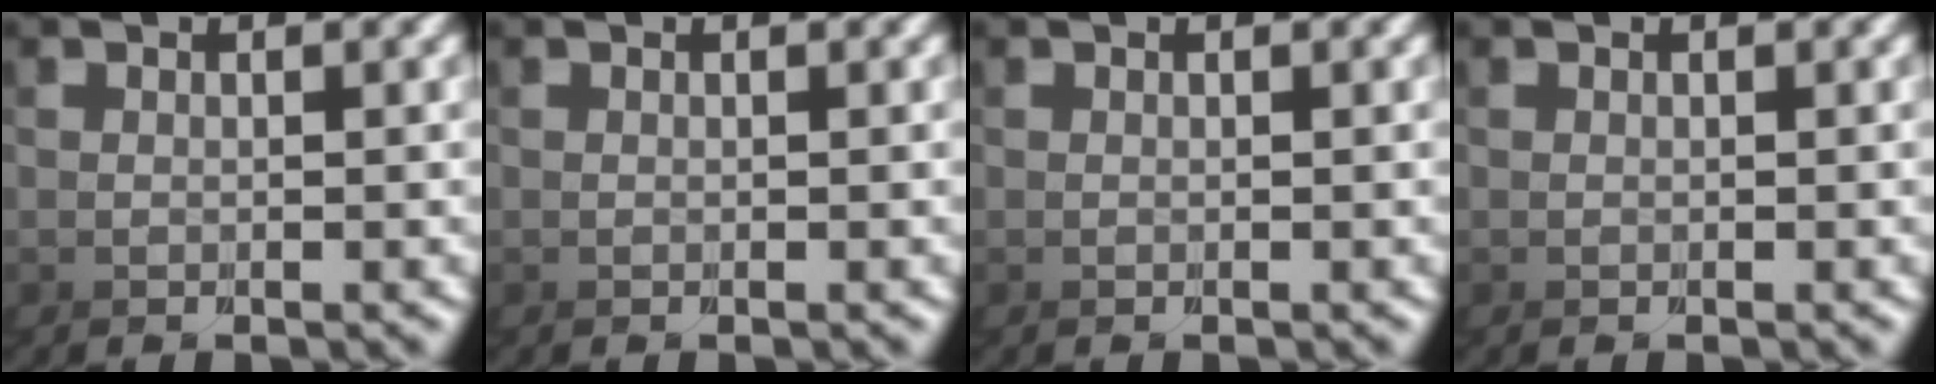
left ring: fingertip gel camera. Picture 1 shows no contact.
{"total": 0.0}
{"total": 0.0}
{"total": 0.0}